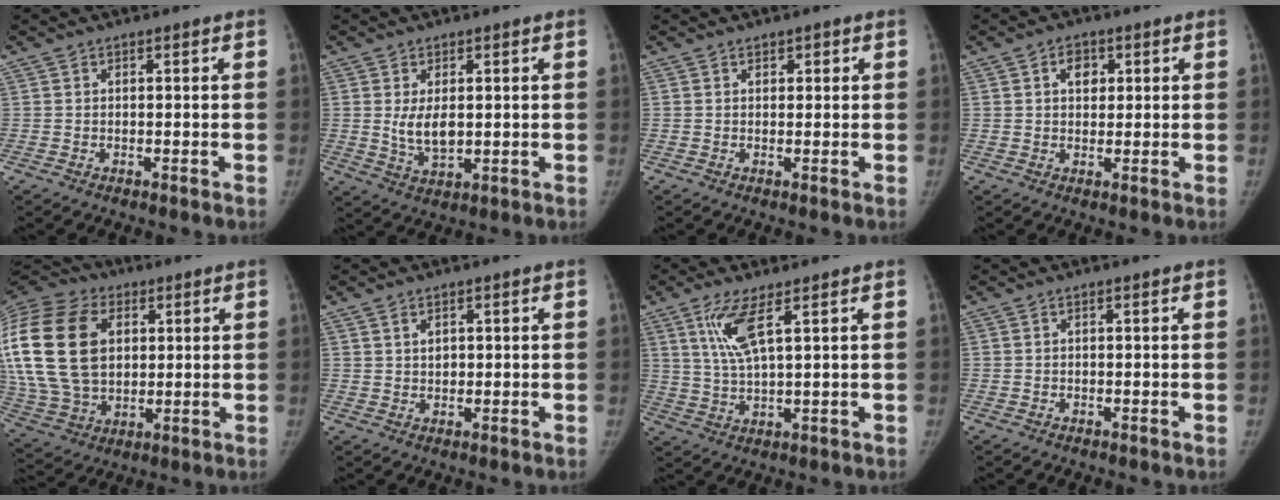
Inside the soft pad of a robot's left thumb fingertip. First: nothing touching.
{"total": 5.6, "force": [0.7, 3.3, 4.5], "torque": [-0.069, -0.015, 0.022]}
{"total": 1.4, "force": [0.8, 1.1, 0.4], "torque": [0.013, -0.003, 0.008]}
{"total": 3.9, "force": [1.4, 3.0, 2.2], "torque": [-0.013, -0.004, 0.020]}
{"total": 34.7, "force": [7.7, 24.5, 23.3], "torque": [-0.559, 0.052, 0.157]}
{"total": 2.0, "force": [0.9, 1.4, 0.9], "torque": [-0.008, -0.007, 0.018]}
{"total": 7.1, "force": [3.4, 1.3, 6.1], "torque": [-0.134, -0.019, 0.077]}
{"total": 0.0}